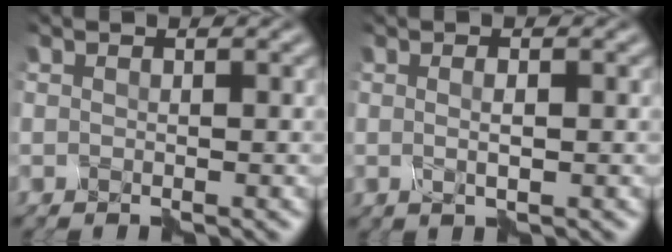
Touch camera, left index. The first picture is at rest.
{"total": 1.0, "force": [0.3, -0.1, 0.9], "torque": [-0.012, 0.000, 0.002]}